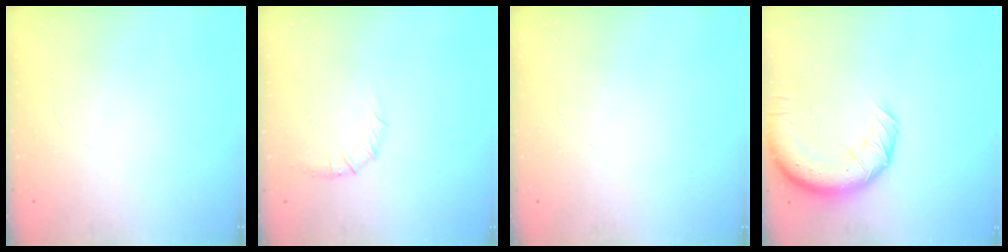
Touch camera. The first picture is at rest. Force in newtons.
{"total": 5.9, "press": 5.6, "slide": 1.8}
{"total": 0.0}
{"total": 13.5, "press": 13.1, "slide": 3.0}